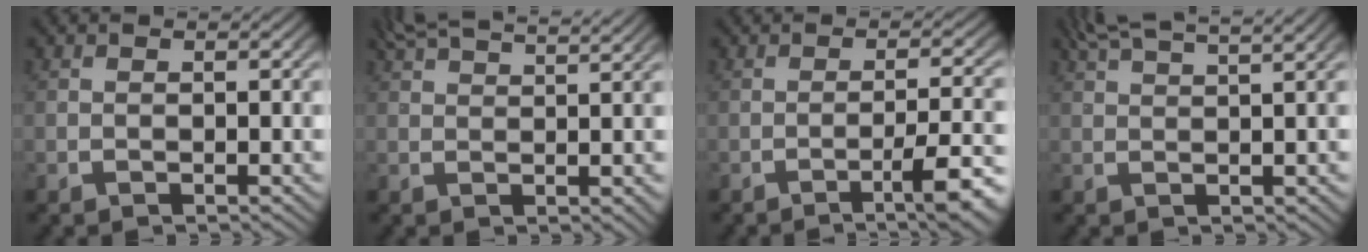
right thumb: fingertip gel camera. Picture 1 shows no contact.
{"total": 4.0, "force": [3.5, 0.4, 1.9], "torque": [-0.021, 0.005, 0.060]}
{"total": 5.1, "force": [-2.2, 1.3, 4.4], "torque": [-0.060, 0.001, -0.035]}
{"total": 4.8, "force": [4.0, 0.7, 2.5], "torque": [-0.031, 0.007, 0.067]}